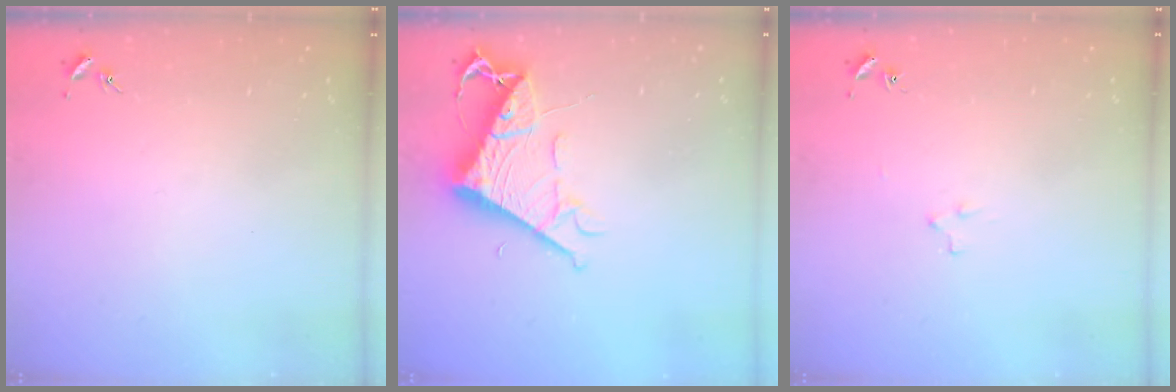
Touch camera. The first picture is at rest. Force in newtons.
{"total": 9.6, "press": 9.6, "slide": 0.9}
{"total": 2.2, "press": 2.2, "slide": 0.2}